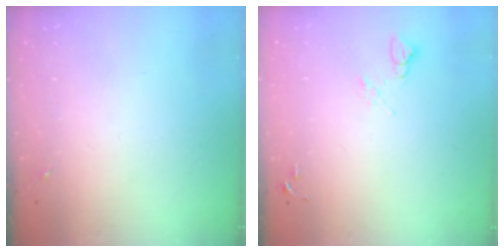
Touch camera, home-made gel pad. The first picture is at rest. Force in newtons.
{"total": 6.6, "press": 6.5, "slide": 0.8}